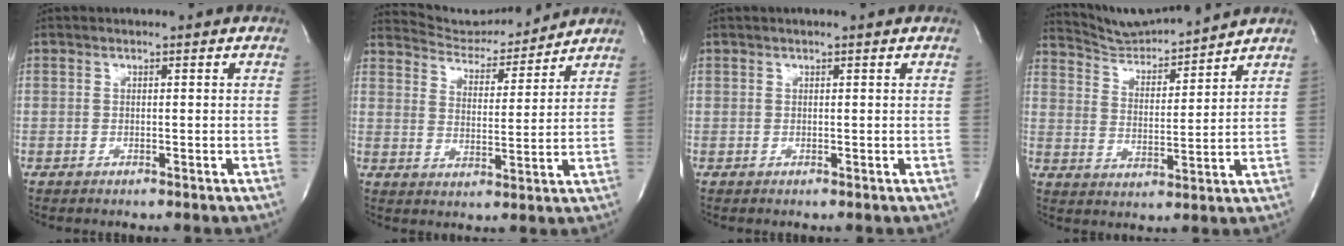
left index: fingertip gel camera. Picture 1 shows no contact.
{"total": 9.4, "force": [9.3, 0.8, 1.1], "torque": [-0.020, -0.004, 0.148]}
{"total": 0.7, "force": [0.0, -0.1, 0.6], "torque": [-0.006, 0.009, -0.001]}
{"total": 9.0, "force": [8.9, -0.6, 1.4], "torque": [-0.035, -0.001, 0.161]}